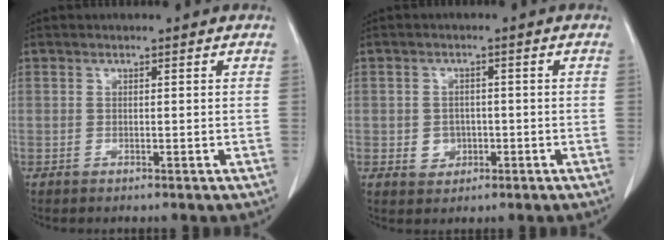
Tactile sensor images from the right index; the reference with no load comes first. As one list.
[{"total": 3.1, "force": [-0.7, 2.8, 1.1], "torque": [-0.012, 0.005, -0.003]}]